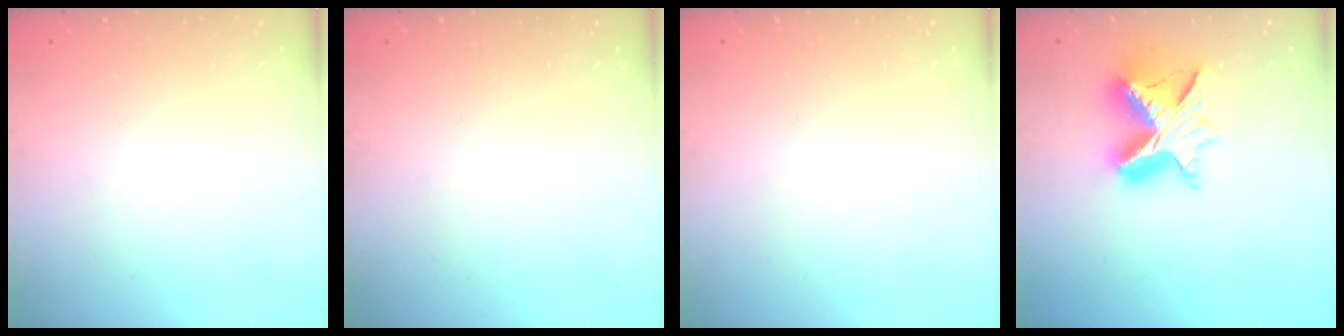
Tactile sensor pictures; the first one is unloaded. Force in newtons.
{"total": 0.0}
{"total": 0.0}
{"total": 13.2, "press": 13.1, "slide": 0.9}